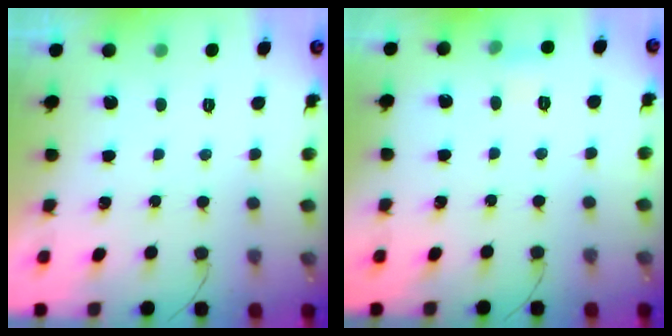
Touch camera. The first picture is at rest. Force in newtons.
{"total": 4.8, "press": 4.5, "slide": 1.6}